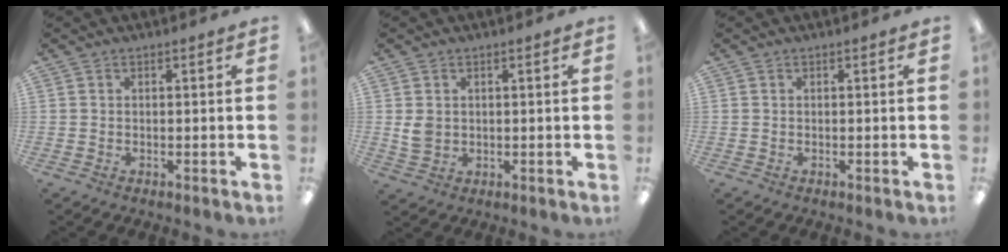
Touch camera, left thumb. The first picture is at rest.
{"total": 3.9, "force": [0.7, 3.2, 2.1], "torque": [-0.032, 0.002, 0.014]}
{"total": 0.0}